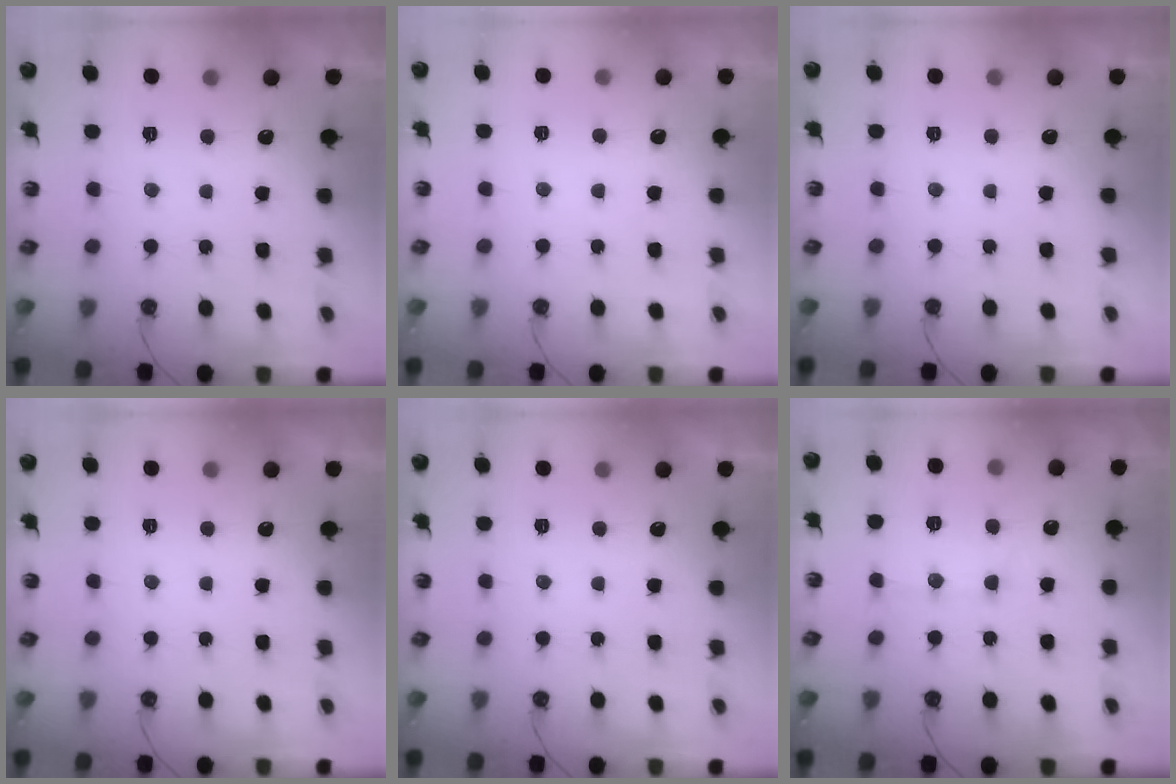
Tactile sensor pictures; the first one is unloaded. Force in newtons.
{"total": 5.0, "press": 5.0, "slide": 0.5}
{"total": 0.0}
{"total": 0.0}
{"total": 0.0}
{"total": 11.7, "press": 11.7, "slide": 1.0}